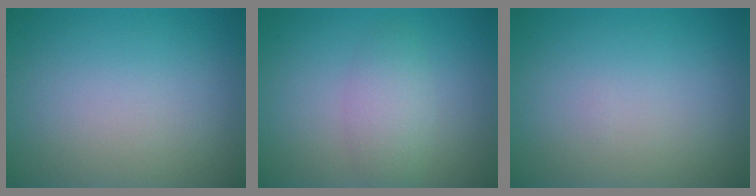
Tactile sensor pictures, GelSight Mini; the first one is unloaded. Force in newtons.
{"total": 2.7, "press": 2.7, "slide": 0.1}
{"total": 0.0}